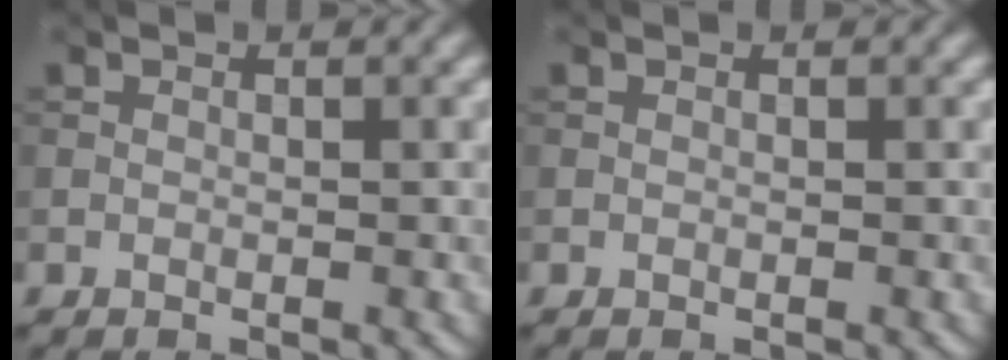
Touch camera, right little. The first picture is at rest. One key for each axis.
{"total": 0.0}